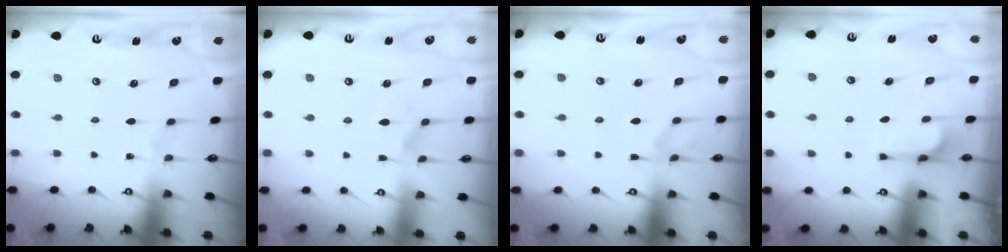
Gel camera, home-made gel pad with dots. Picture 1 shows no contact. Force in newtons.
{"total": 6.7, "press": 6.6, "slide": 1.1}
{"total": 1.2, "press": 0.1, "slide": 1.2}
{"total": 2.9, "press": 2.7, "slide": 1.1}